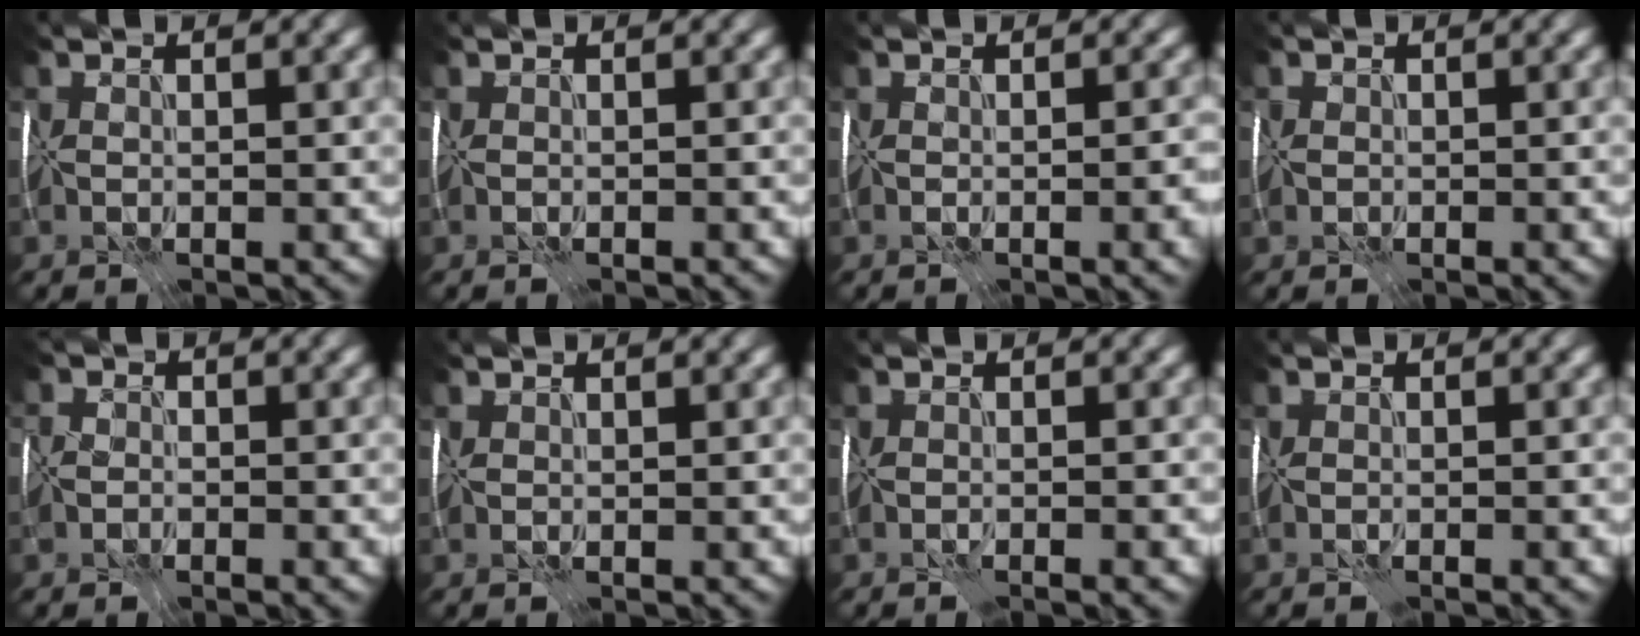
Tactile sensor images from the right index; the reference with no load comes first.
{"total": 0.0}
{"total": 3.7, "force": [-1.2, 1.1, 3.3], "torque": [-0.033, -0.013, -0.009]}
{"total": 0.7, "force": [-0.4, 0.6, -0.2], "torque": [0.010, 0.000, -0.011]}
{"total": 4.2, "force": [-2.4, 3.0, 1.7], "torque": [-0.016, 0.002, -0.065]}
{"total": 0.6, "force": [0.6, -0.1, -0.1], "torque": [-0.001, 0.000, 0.011]}
{"total": 1.6, "force": [-1.4, -0.3, 0.7], "torque": [-0.003, -0.012, -0.017]}
{"total": 1.0, "force": [-0.9, -0.4, 0.3], "torque": [0.004, -0.013, -0.014]}